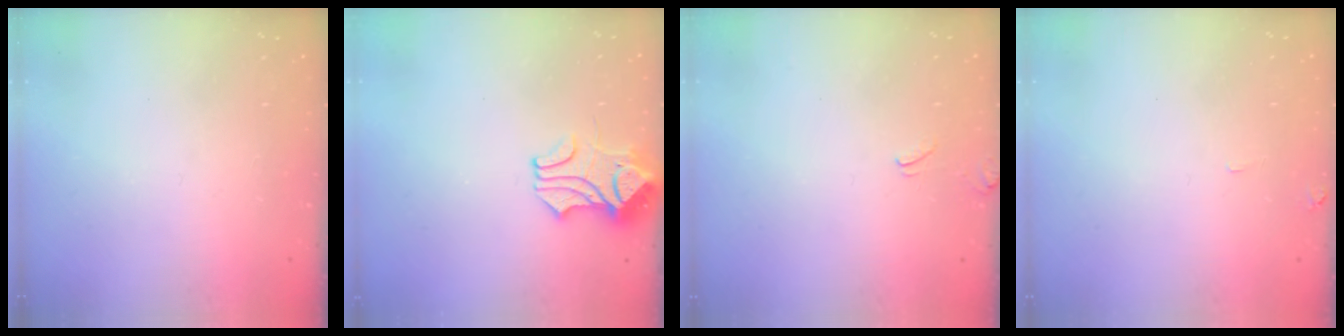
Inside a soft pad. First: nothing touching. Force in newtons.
{"total": 2.0, "press": 1.7, "slide": 1.0}
{"total": 2.0, "press": 2.0, "slide": 0.4}
{"total": 2.6, "press": 2.5, "slide": 0.5}